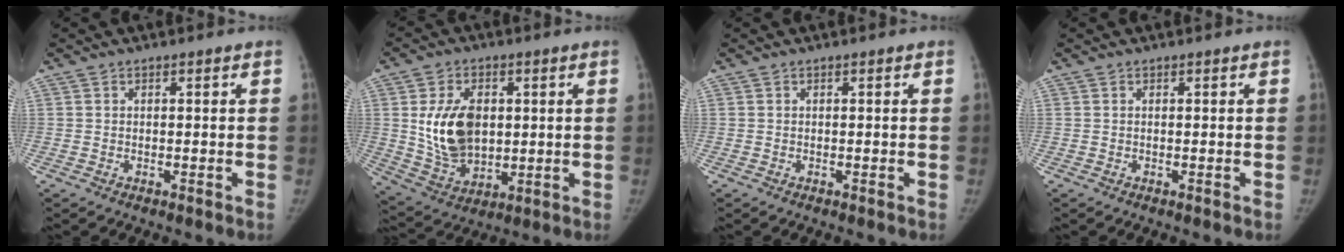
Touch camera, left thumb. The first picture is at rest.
{"total": 13.6, "force": [1.9, 9.2, 9.8], "torque": [-0.142, -0.018, 0.047]}
{"total": 0.0}
{"total": 0.0}